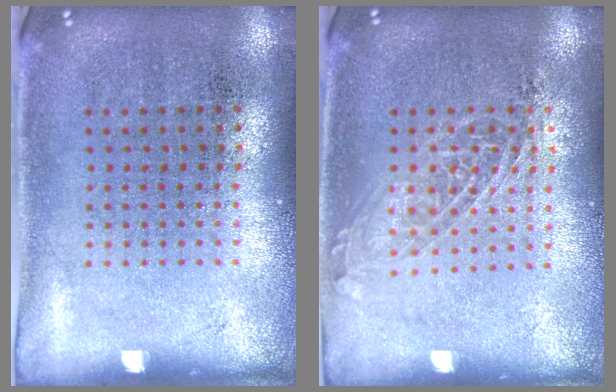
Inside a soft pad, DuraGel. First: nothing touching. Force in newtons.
{"total": 1.4, "press": 1.2, "slide": 0.7}